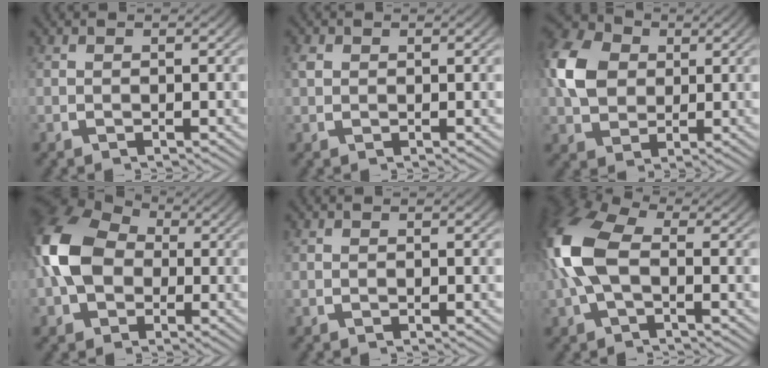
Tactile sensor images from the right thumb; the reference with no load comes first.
{"total": 1.0, "force": [0.4, 0.8, 0.4], "torque": [-0.008, -0.002, 0.010]}
{"total": 8.7, "force": [1.8, 6.5, 5.5], "torque": [-0.131, -0.018, 0.043]}
{"total": 9.6, "force": [0.5, 7.5, 6.0], "torque": [-0.153, -0.017, 0.018]}
{"total": 0.0}
{"total": 8.6, "force": [0.6, 5.6, 6.4], "torque": [-0.160, -0.005, 0.014]}